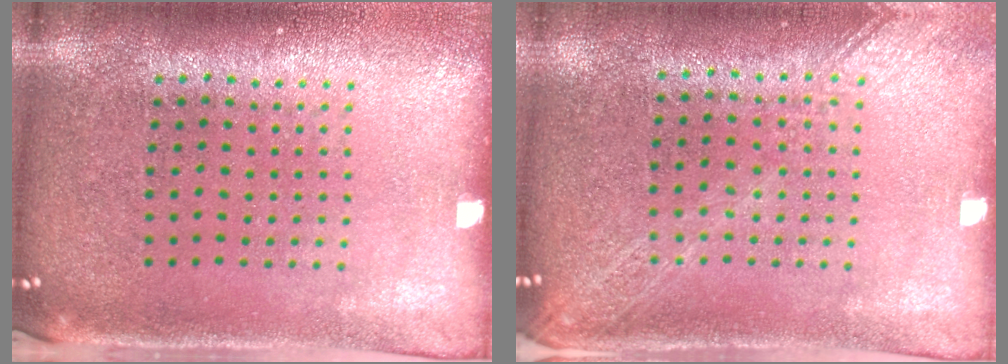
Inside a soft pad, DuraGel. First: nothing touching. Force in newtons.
{"total": 1.6, "press": 1.5, "slide": 0.6}